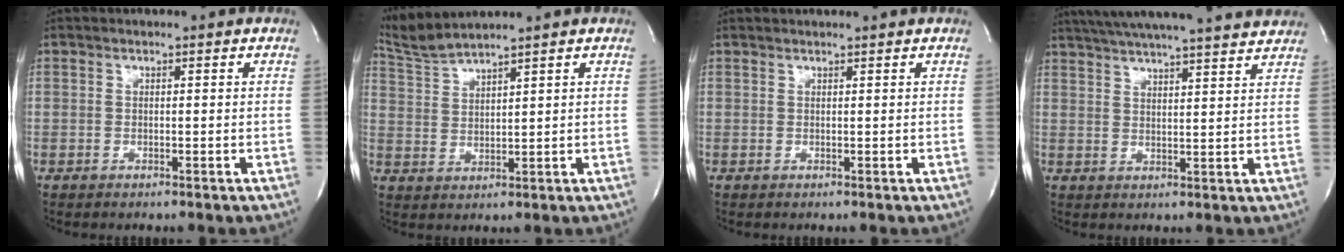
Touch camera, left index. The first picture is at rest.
{"total": 5.0, "force": [4.7, -1.4, 0.9], "torque": [-0.035, 0.003, 0.104]}
{"total": 1.9, "force": [1.8, -0.3, 0.4], "torque": [-0.005, 0.010, 0.023]}
{"total": 22.2, "force": [20.1, 1.8, 9.4], "torque": [-0.159, 0.014, 0.267]}